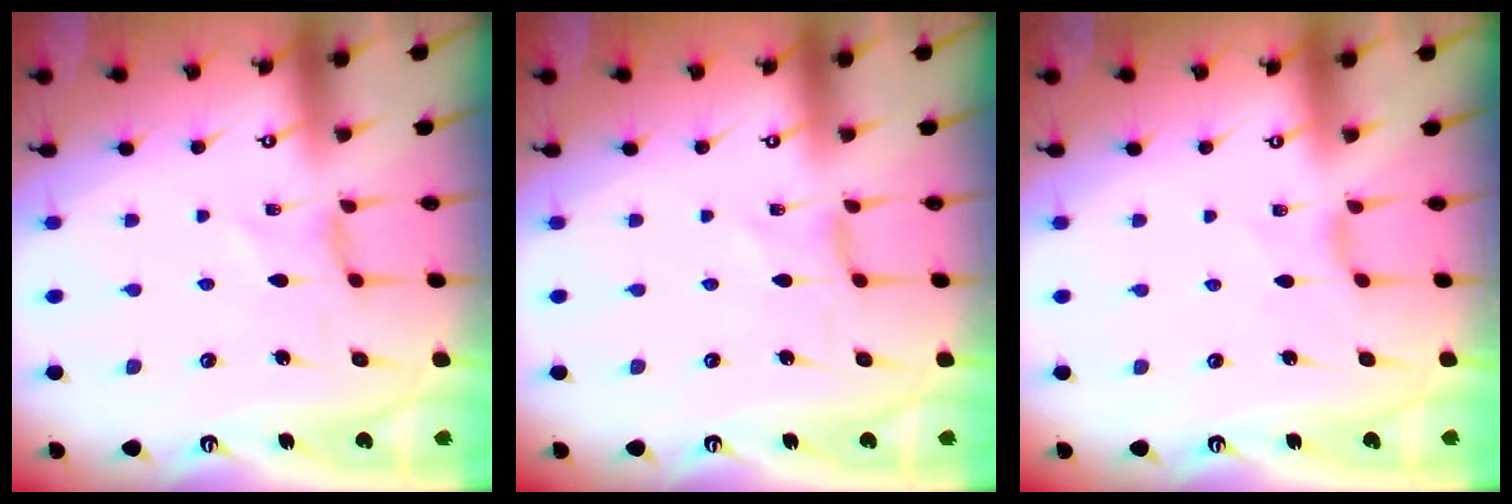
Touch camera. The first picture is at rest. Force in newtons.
{"total": 0.0}
{"total": 1.5, "press": 1.4, "slide": 0.4}